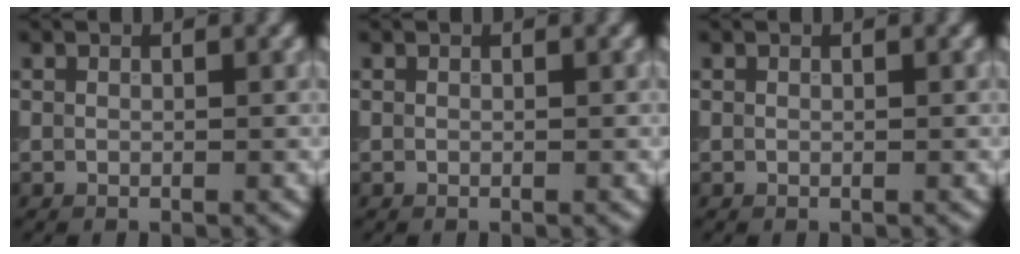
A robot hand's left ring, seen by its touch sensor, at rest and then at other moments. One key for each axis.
{"total": 0.0}
{"total": 0.0}